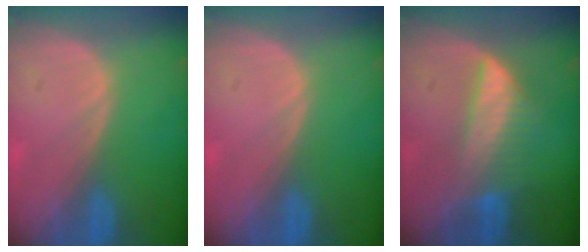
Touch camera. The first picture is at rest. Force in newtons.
{"total": 0.0}
{"total": 6.4, "press": 6.2, "slide": 1.6}